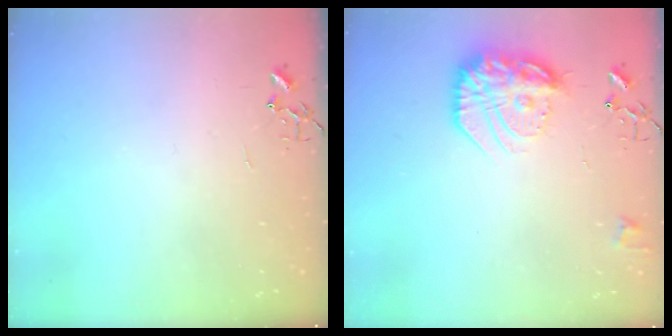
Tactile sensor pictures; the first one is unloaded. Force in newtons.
{"total": 18.9, "press": 18.8, "slide": 1.6}